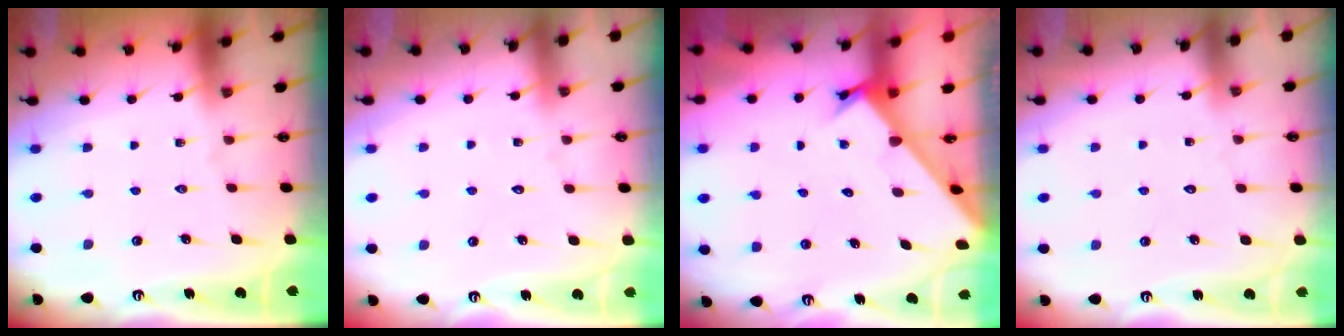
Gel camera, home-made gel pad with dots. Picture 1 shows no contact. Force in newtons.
{"total": 2.8, "press": 2.8, "slide": 0.3}
{"total": 2.3, "press": 2.3, "slide": 0.2}
{"total": 3.2, "press": 3.2, "slide": 0.3}